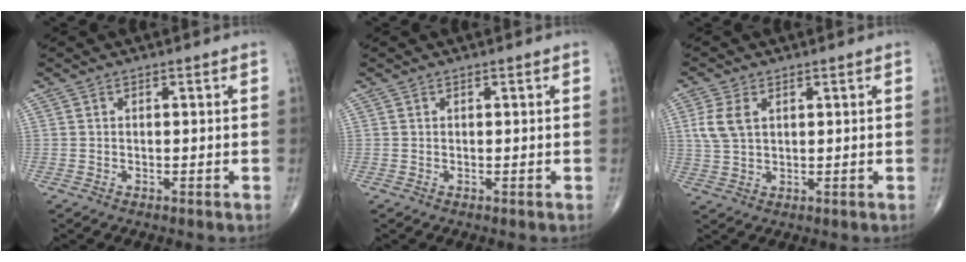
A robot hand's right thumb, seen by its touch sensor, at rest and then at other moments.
{"total": 0.0}
{"total": 5.3, "force": [1.6, 3.2, 3.9], "torque": [-0.088, 0.002, 0.034]}